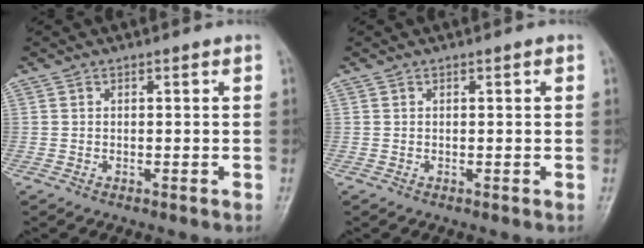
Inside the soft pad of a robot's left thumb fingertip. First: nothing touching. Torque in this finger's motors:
{"motor_torque": [0.08, 0.27, -0.15, -0.01, 0.04]}